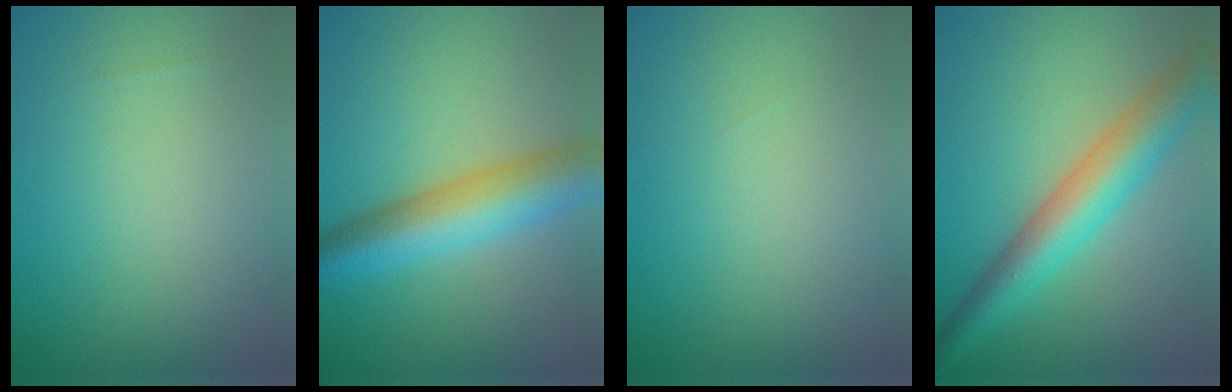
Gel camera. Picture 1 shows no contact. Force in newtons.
{"total": 7.5, "press": 7.5, "slide": 0.1}
{"total": 0.0}
{"total": 6.9, "press": 6.9, "slide": 0.1}